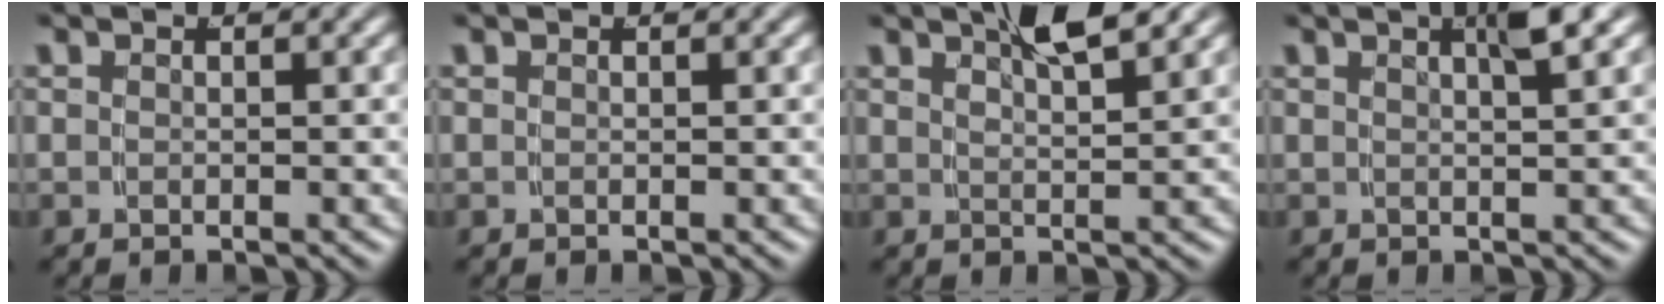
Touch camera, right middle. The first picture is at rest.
{"total": 0.0}
{"total": 3.9, "force": [3.0, 0.0, 2.5], "torque": [-0.032, 0.014, 0.049]}
{"total": 2.7, "force": [1.6, -0.2, 2.2], "torque": [-0.031, 0.016, 0.021]}